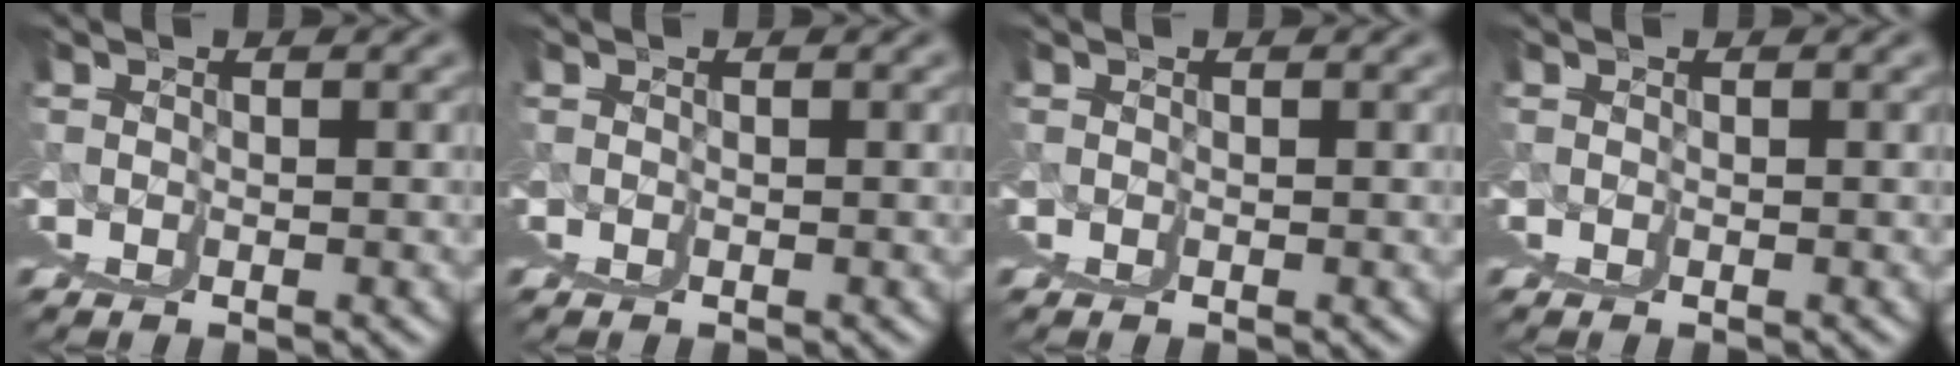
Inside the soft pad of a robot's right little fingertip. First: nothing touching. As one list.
[{"total": 0.0}, {"total": 0.0}, {"total": 0.0}]